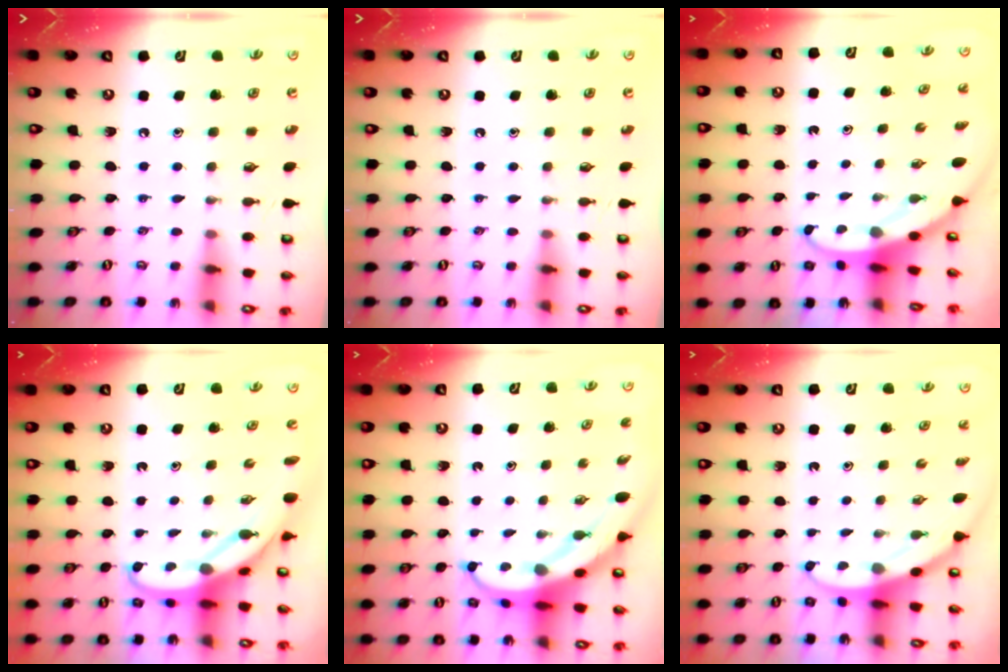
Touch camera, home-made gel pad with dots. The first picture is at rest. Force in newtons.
{"total": 0.0}
{"total": 5.5, "press": 5.5, "slide": 0.3}
{"total": 6.9, "press": 6.8, "slide": 0.6}
{"total": 7.4, "press": 7.2, "slide": 1.7}
{"total": 3.2, "press": 3.2, "slide": 0.1}